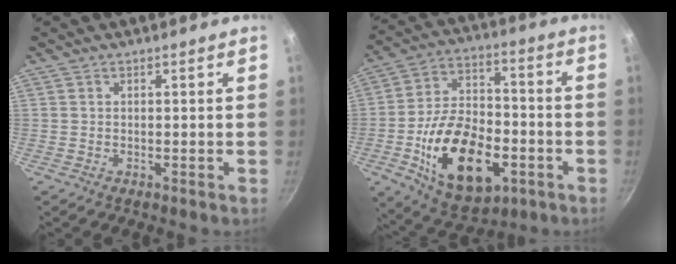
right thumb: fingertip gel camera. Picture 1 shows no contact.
{"total": 22.2, "force": [-6.9, 12.9, 16.7], "torque": [-0.262, 0.032, -0.104]}